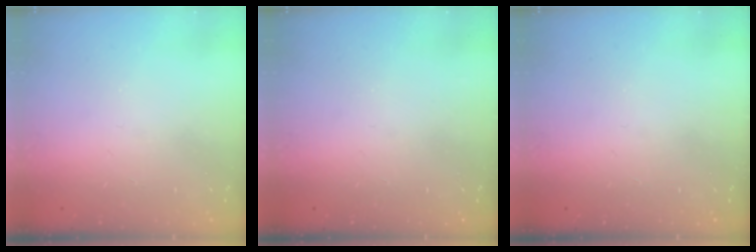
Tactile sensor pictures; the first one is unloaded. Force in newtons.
{"total": 0.0}
{"total": 0.0}